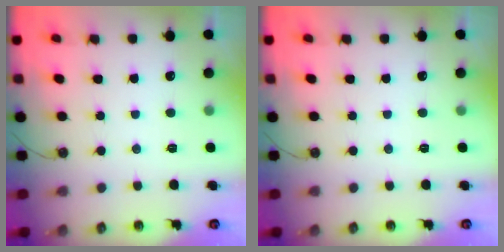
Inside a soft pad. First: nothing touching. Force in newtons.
{"total": 0.0}